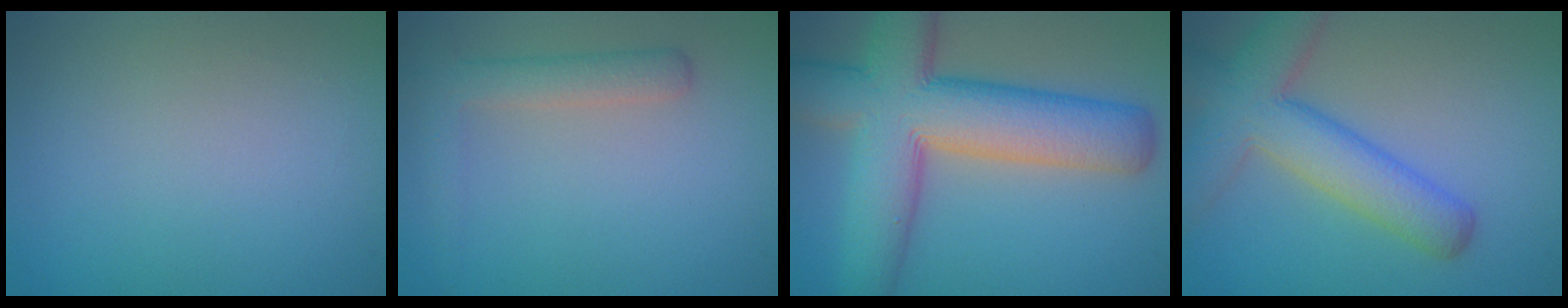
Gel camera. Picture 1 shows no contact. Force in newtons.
{"total": 2.8, "press": 2.8, "slide": 0.2}
{"total": 12.1, "press": 12.1, "slide": 0.6}
{"total": 7.2, "press": 7.2, "slide": 0.3}